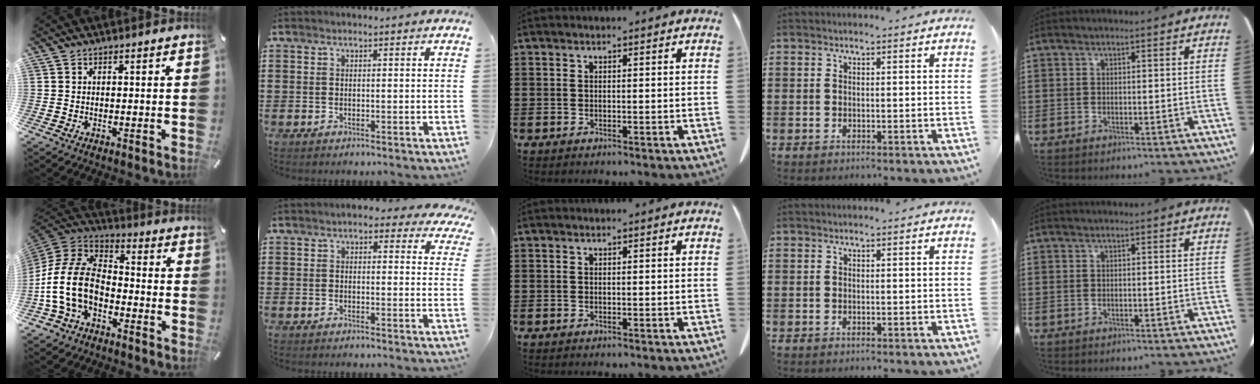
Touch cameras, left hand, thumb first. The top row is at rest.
{"thumb": {"total": 14.5, "force": [-5.6, 9.5, 9.3], "torque": [-0.208, 0.029, -0.106]}, "index": {"total": 2.5, "force": [1.9, 1.2, 1.1], "torque": [-0.023, -0.001, 0.030]}}